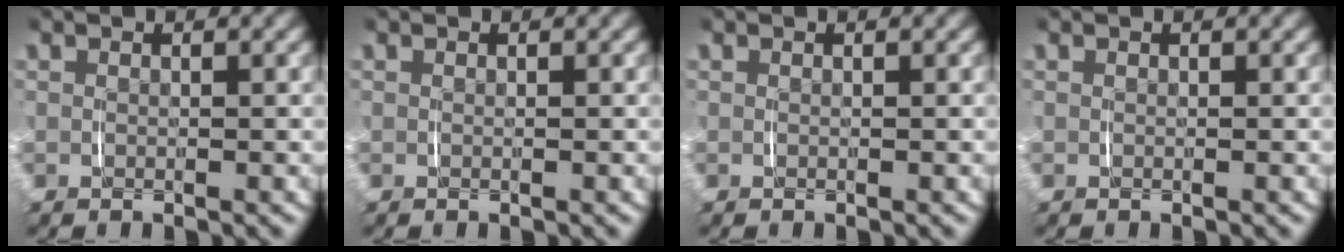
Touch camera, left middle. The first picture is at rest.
{"total": 0.0}
{"total": 0.0}
{"total": 0.0}